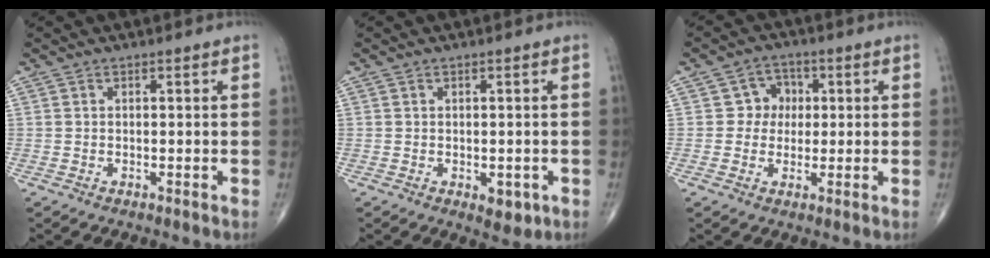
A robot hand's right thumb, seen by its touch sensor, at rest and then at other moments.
{"total": 3.5, "force": [-1.0, 2.0, 2.6], "torque": [-0.020, -0.004, -0.005]}
{"total": 5.1, "force": [0.6, 4.8, 1.6], "torque": [0.013, 0.010, 0.000]}